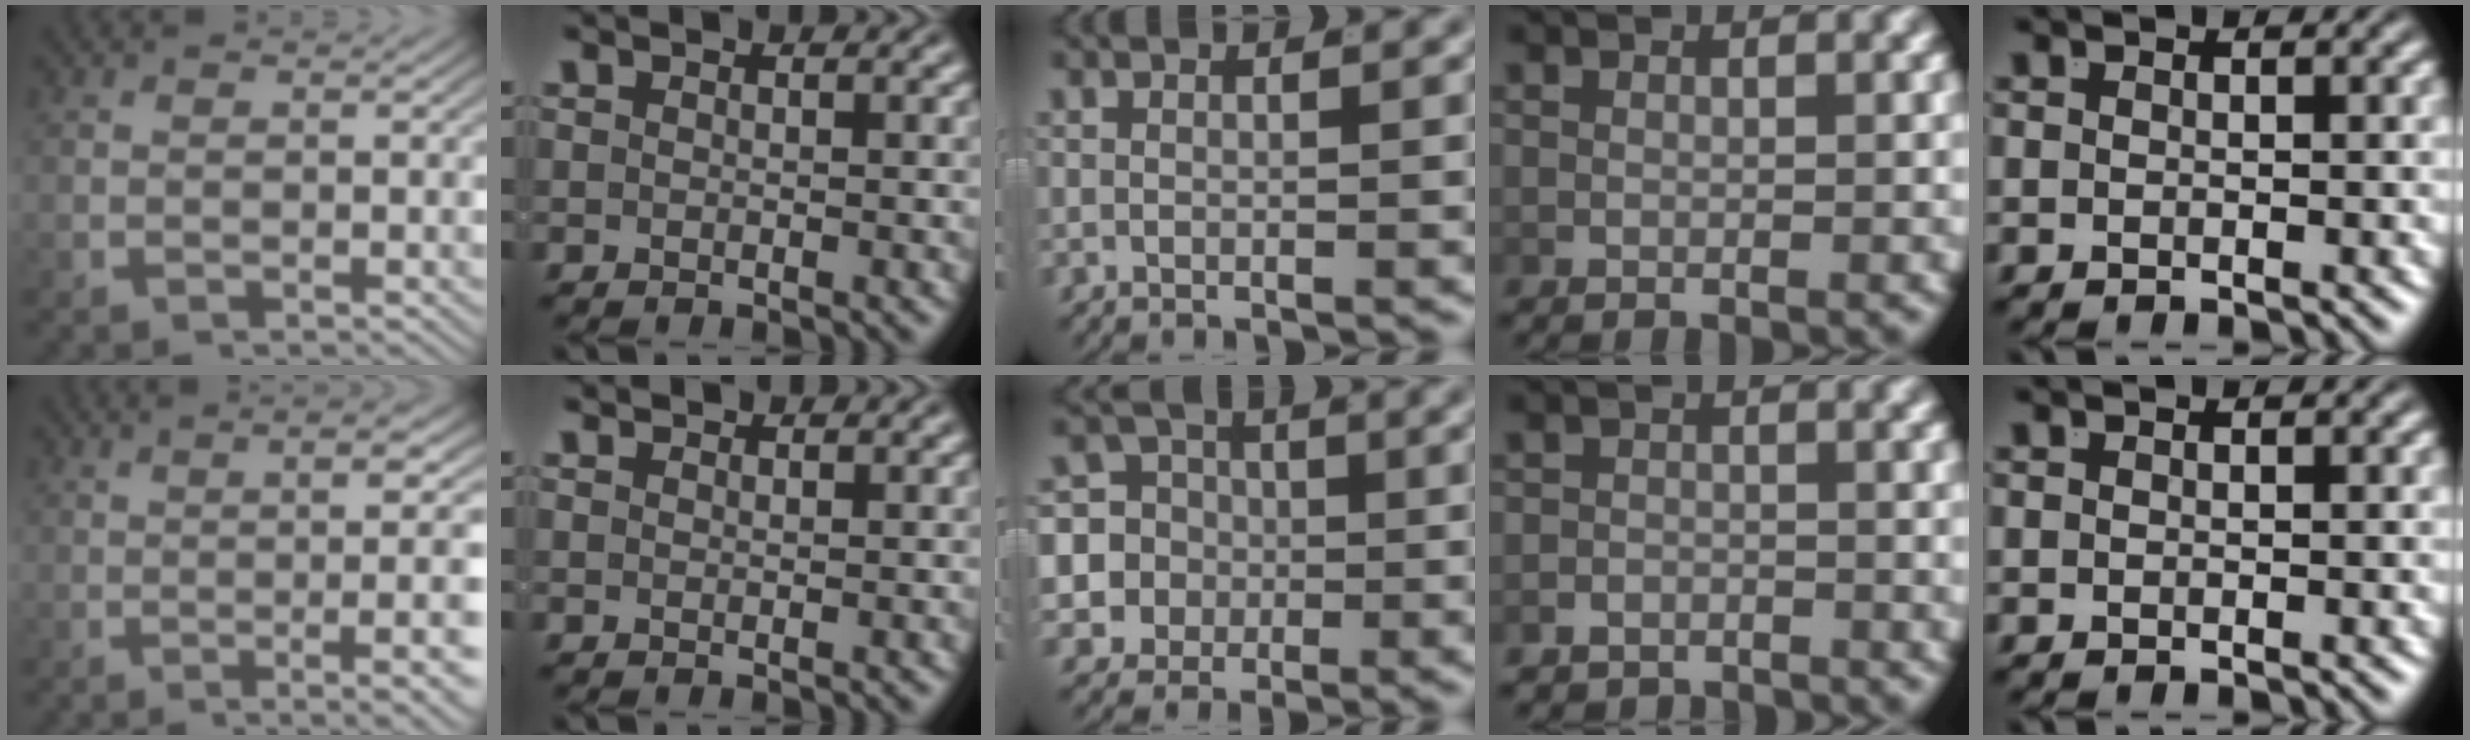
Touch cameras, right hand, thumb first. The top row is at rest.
{"thumb": {"total": 8.4, "force": [-0.3, 2.5, 8.0], "torque": [-0.103, 0.009, -0.005]}, "index": {"total": 1.2, "force": [1.1, -0.6, -0.1], "torque": [0.013, 0.001, 0.022]}, "middle": {"total": 12.9, "force": [-2.7, 12.3, 3.1], "torque": [-0.115, -0.051, -0.052]}, "ring": {"total": 3.0, "force": [-2.8, 1.0, -0.3], "torque": [0.012, -0.010, -0.047]}}